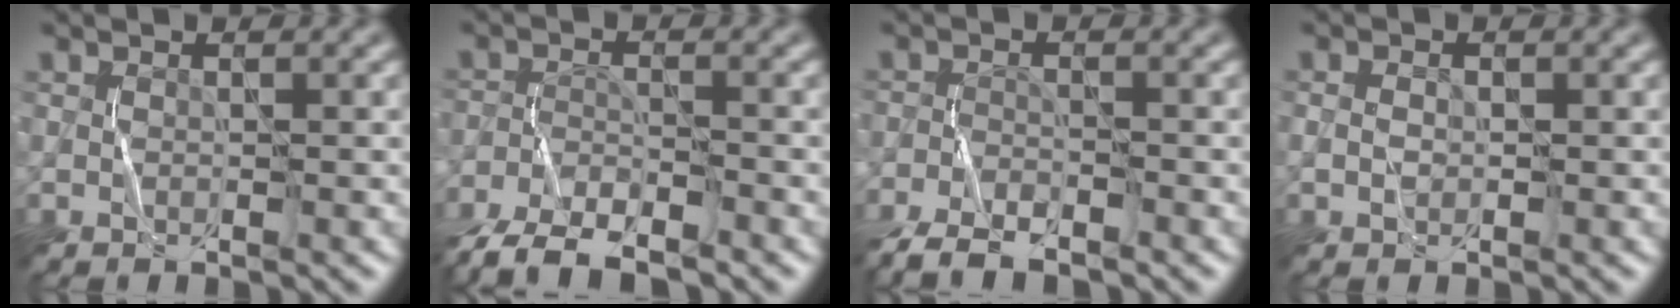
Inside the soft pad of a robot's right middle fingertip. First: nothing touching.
{"total": 6.1, "force": [-5.4, 1.3, 2.5], "torque": [-0.043, -0.012, -0.109]}
{"total": 4.8, "force": [-4.2, 1.2, 2.0], "torque": [-0.035, -0.017, -0.085]}
{"total": 0.7, "force": [-0.2, 0.5, 0.4], "torque": [-0.007, 0.001, -0.005]}